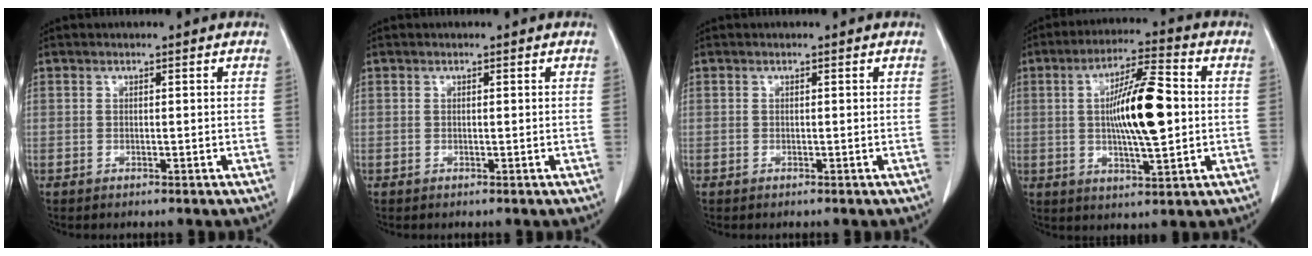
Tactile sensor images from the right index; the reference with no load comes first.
{"total": 0.0}
{"total": 0.0}
{"total": 12.3, "force": [0.5, 2.1, 12.1], "torque": [-0.214, 0.007, 0.005]}